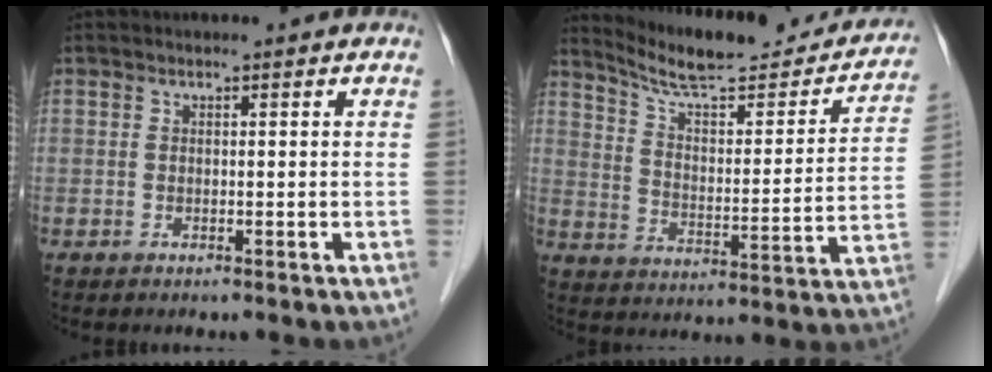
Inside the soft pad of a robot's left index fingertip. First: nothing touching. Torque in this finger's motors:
{"motor_torque": [-0.20, -0.39, 0.16, 0.05]}